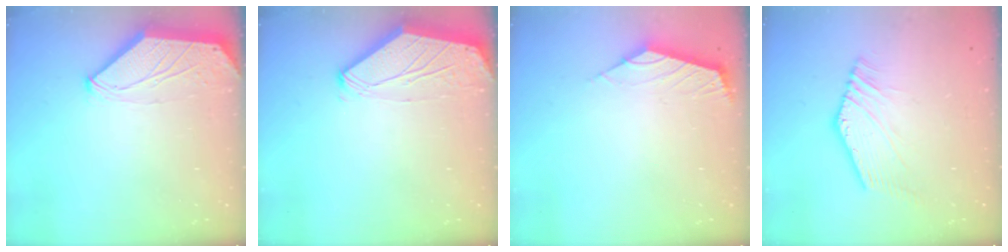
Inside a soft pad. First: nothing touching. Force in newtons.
{"total": 0.0}
{"total": 2.4, "press": 2.3, "slide": 0.6}
{"total": 0.5, "press": 0.2, "slide": 0.5}